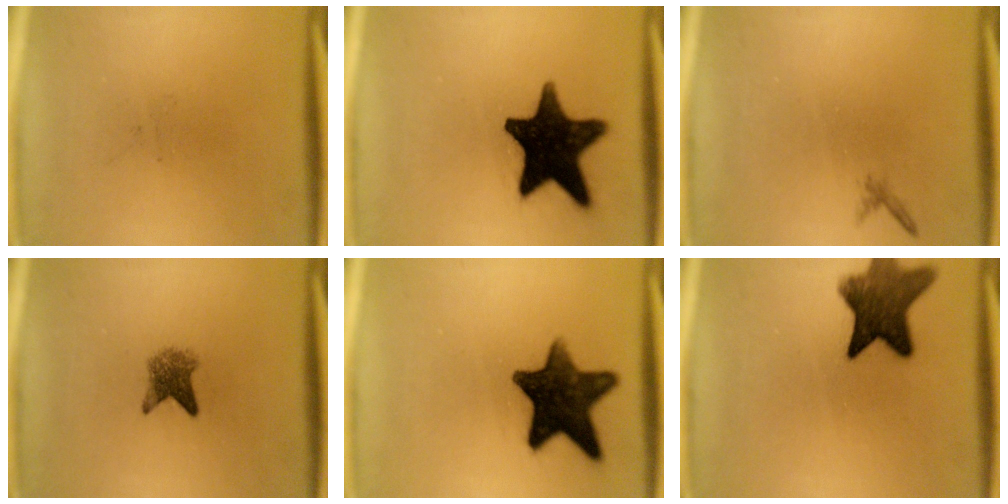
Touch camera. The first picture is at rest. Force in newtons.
{"total": 17.9}
{"total": 0.6}
{"total": 3.3}
{"total": 13.9}
{"total": 10.4}